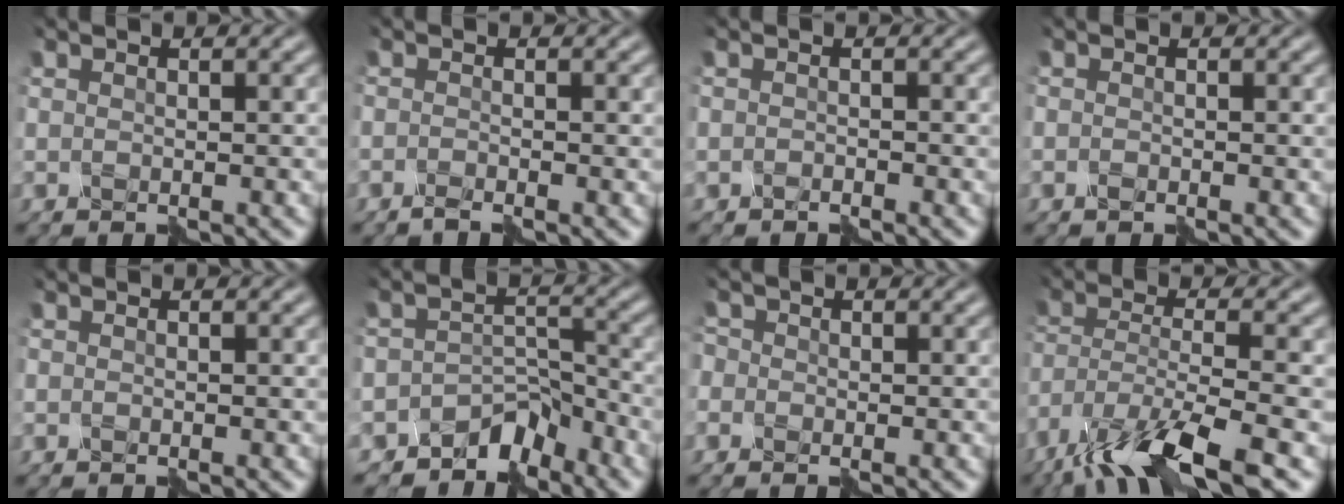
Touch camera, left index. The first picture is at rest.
{"total": 1.3, "force": [-1.2, 0.1, 0.6], "torque": [-0.011, 0.002, -0.020]}
{"total": 0.9, "force": [-0.9, 0.1, 0.0], "torque": [0.000, 0.004, -0.011]}
{"total": 0.9, "force": [-0.8, 0.3, 0.3], "torque": [-0.008, 0.003, -0.009]}
{"total": 0.5, "force": [-0.5, 0.2, 0.2], "torque": [-0.002, -0.002, -0.003]}
{"total": 4.7, "force": [-4.3, 1.9, 0.8], "torque": [0.005, 0.008, -0.072]}
{"total": 1.7, "force": [-0.4, 1.6, 0.5], "torque": [-0.003, 0.012, -0.018]}
{"total": 9.3, "force": [-6.6, 2.2, 6.2], "torque": [-0.122, -0.006, -0.123]}